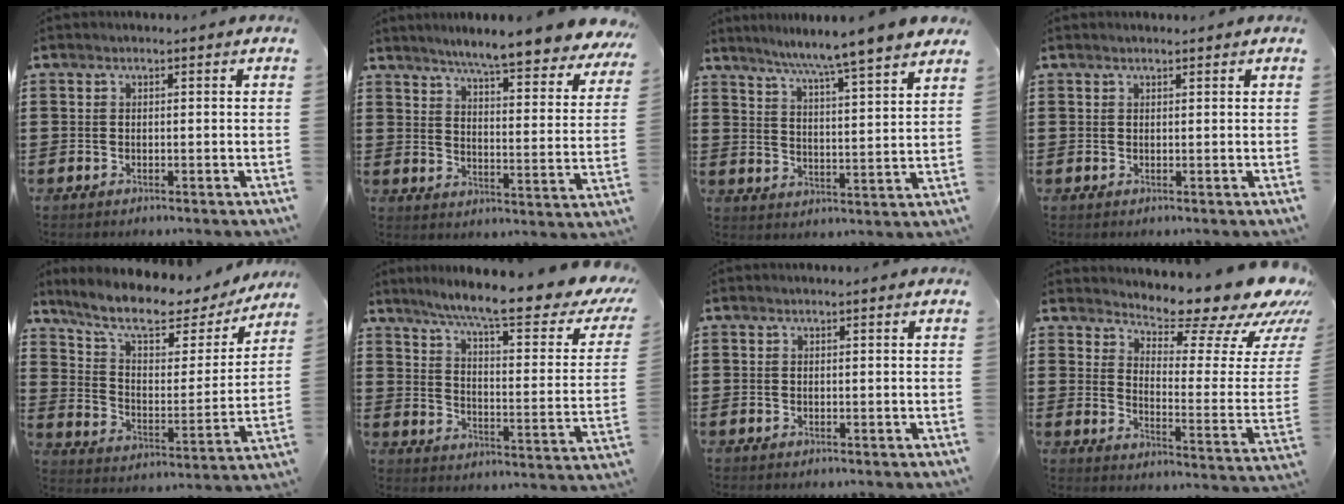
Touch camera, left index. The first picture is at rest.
{"total": 7.0, "force": [6.3, -0.7, 3.0], "torque": [-0.069, -0.053, 0.101]}
{"total": 6.1, "force": [5.4, -1.6, 2.3], "torque": [-0.066, -0.046, 0.085]}
{"total": 0.6, "force": [0.6, 0.1, 0.3], "torque": [-0.006, 0.000, 0.011]}
{"total": 9.3, "force": [7.4, 2.5, 5.0], "torque": [-0.121, -0.041, 0.123]}
{"total": 10.1, "force": [7.9, -0.1, 6.2], "torque": [-0.132, -0.055, 0.124]}
{"total": 0.0}
{"total": 11.9, "force": [10.2, 2.2, 5.8], "torque": [-0.088, -0.093, 0.165]}